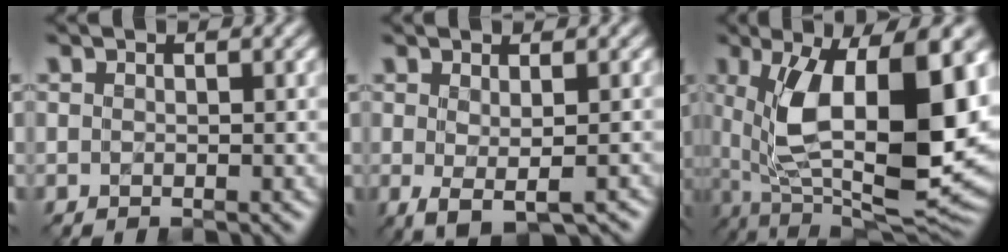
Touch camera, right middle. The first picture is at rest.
{"total": 2.8, "force": [-0.4, 0.8, 2.6], "torque": [-0.045, -0.008, -0.001]}
{"total": 14.5, "force": [1.2, 6.3, 13.0], "torque": [-0.209, -0.025, 0.026]}